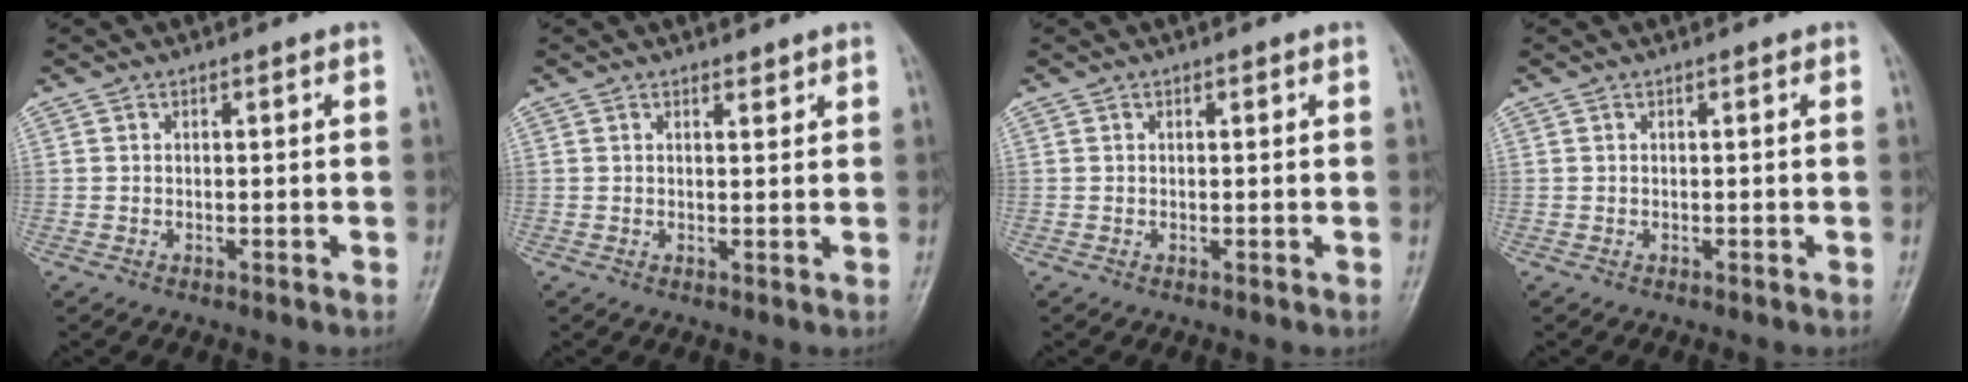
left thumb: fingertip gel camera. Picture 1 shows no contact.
{"total": 1.4, "force": [1.1, 0.6, 0.6], "torque": [0.001, -0.006, 0.014]}
{"total": 0.6, "force": [0.1, 0.4, 0.4], "torque": [-0.001, 0.000, 0.000]}
{"total": 0.0}